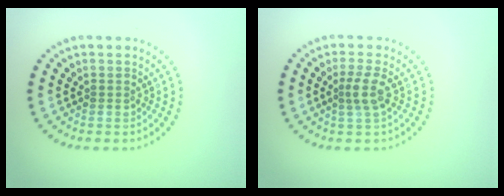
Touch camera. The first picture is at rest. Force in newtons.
{"total": 2.0, "press": 1.6, "slide": 1.1}